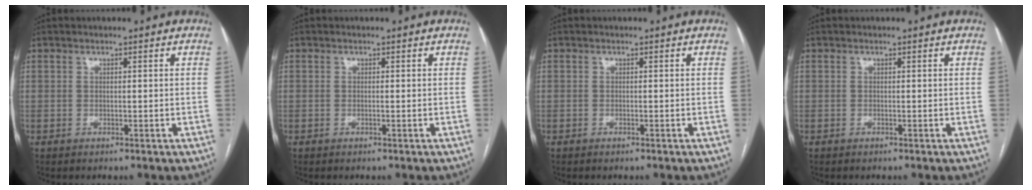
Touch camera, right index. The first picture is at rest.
{"total": 0.0}
{"total": 0.0}
{"total": 0.0}